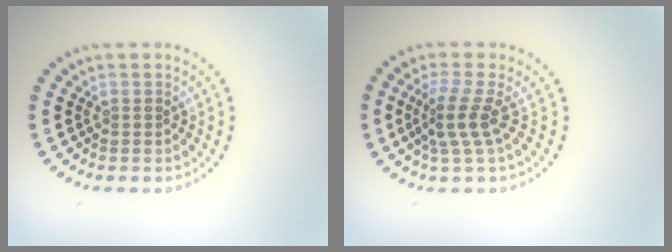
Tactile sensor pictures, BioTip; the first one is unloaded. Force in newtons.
{"total": 2.9, "press": 2.0, "slide": 2.0}